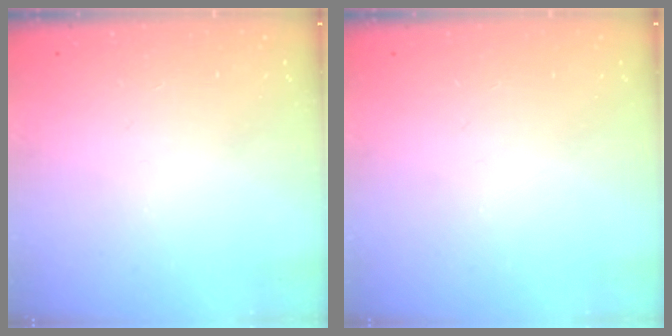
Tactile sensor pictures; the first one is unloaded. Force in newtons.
{"total": 0.0}